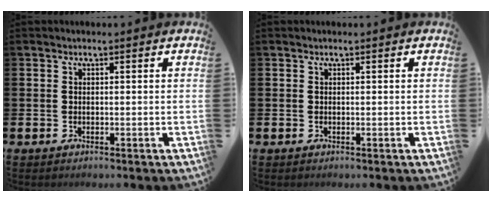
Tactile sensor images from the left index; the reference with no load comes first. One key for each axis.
{"total": 0.0}